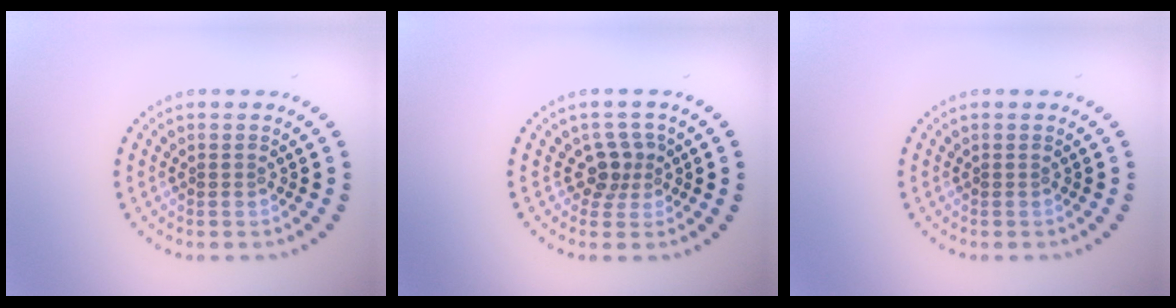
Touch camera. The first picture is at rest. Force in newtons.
{"total": 2.4, "press": 1.8, "slide": 1.5}
{"total": 0.0}